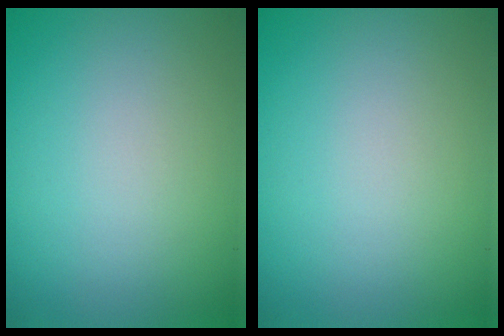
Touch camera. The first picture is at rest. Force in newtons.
{"total": 0.0}